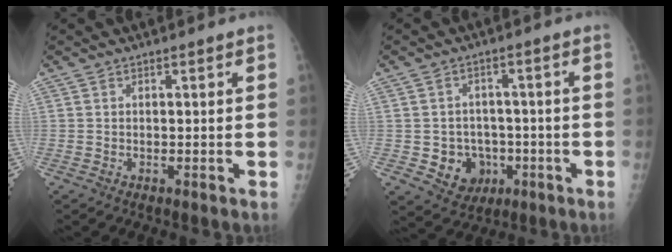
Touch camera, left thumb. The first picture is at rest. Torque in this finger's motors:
{"motor_torque": [-0.12, 0.13, 0.23, 0.17, 0.01]}